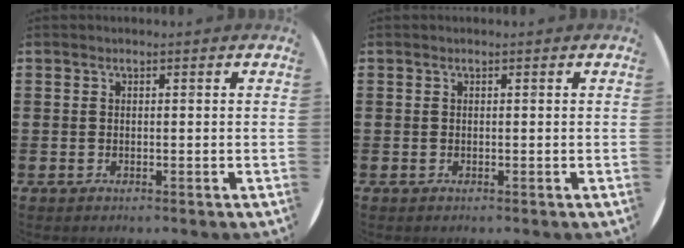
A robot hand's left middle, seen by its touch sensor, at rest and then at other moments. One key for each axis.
{"total": 0.0}